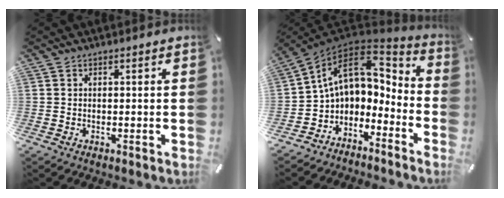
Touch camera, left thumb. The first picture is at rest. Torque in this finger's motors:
{"motor_torque": [0.76, 0.91, 1.30, 1.46, 0.09]}